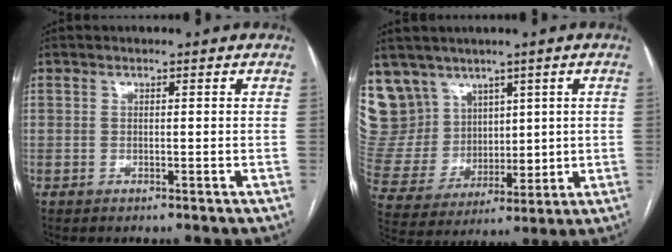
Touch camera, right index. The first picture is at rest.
{"total": 12.0, "force": [7.9, 8.9, 1.8], "torque": [-0.059, 0.048, 0.180]}